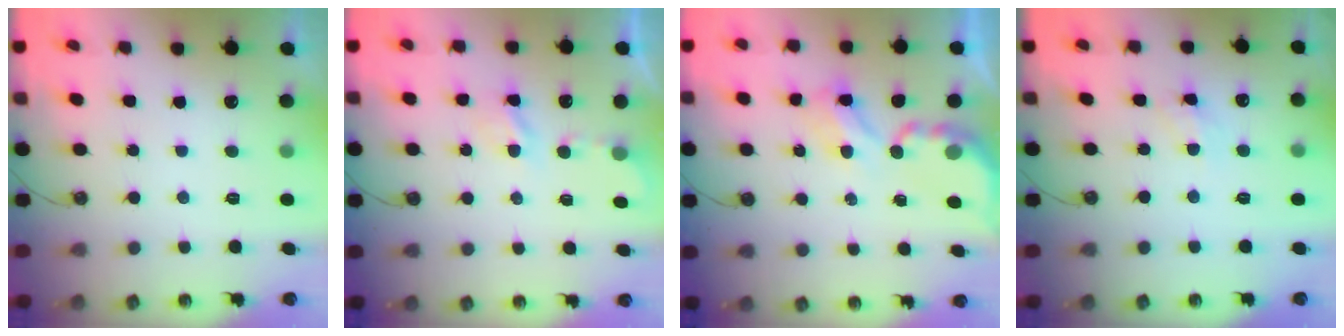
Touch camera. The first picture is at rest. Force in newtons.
{"total": 3.4, "press": 3.4, "slide": 0.5}
{"total": 3.7, "press": 3.7, "slide": 0.2}
{"total": 4.6, "press": 4.6, "slide": 0.3}